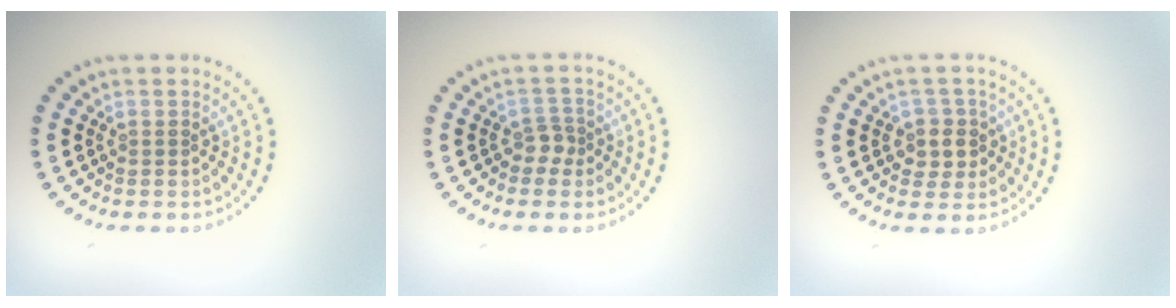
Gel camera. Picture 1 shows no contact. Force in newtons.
{"total": 1.4, "press": 1.0, "slide": 0.9}
{"total": 2.4, "press": 2.1, "slide": 1.2}